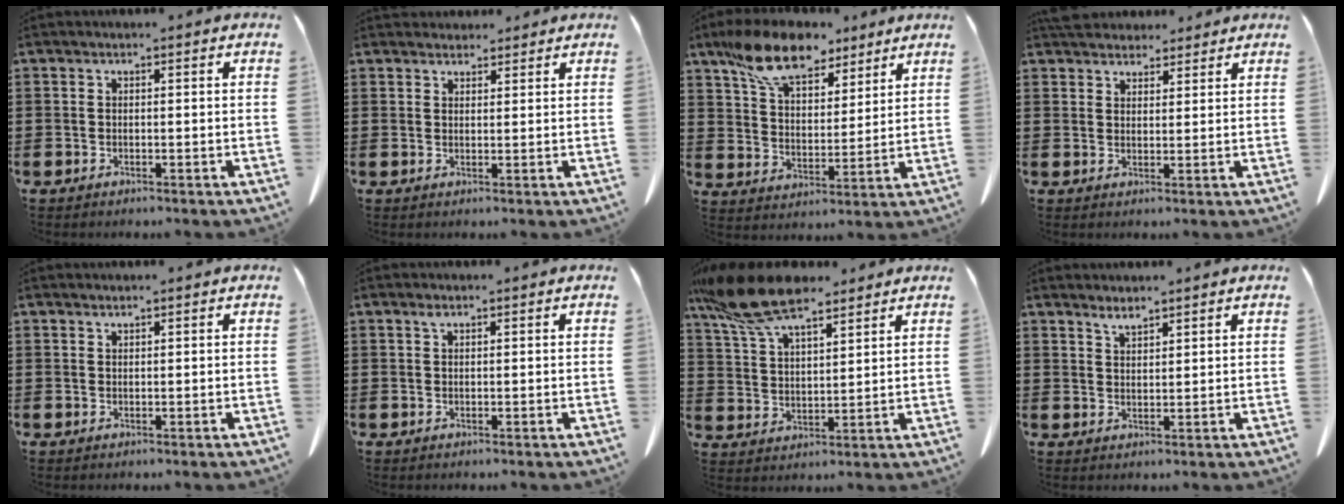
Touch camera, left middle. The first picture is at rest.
{"total": 2.4, "force": [2.3, 0.8, 0.0], "torque": [-0.005, -0.001, 0.045]}
{"total": 11.2, "force": [8.6, 4.6, 5.5], "torque": [-0.130, -0.019, 0.162]}
{"total": 4.1, "force": [3.9, 1.4, 0.3], "torque": [-0.009, -0.008, 0.075]}
{"total": 0.6, "force": [0.6, 0.1, 0.3], "torque": [-0.007, 0.000, 0.011]}
{"total": 0.8, "force": [0.5, 0.3, 0.6], "torque": [-0.014, 0.002, 0.009]}
{"total": 11.9, "force": [9.0, 3.2, 7.0], "torque": [-0.167, -0.018, 0.165]}
{"total": 1.9, "force": [1.8, 0.2, 0.6], "torque": [-0.015, 0.001, 0.034]}